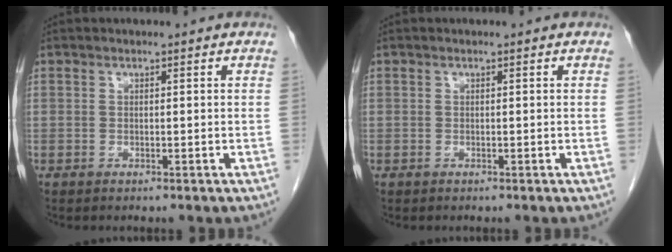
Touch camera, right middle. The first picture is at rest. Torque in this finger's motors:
{"motor_torque": [0.03, 0.03, 0.00, -0.01]}